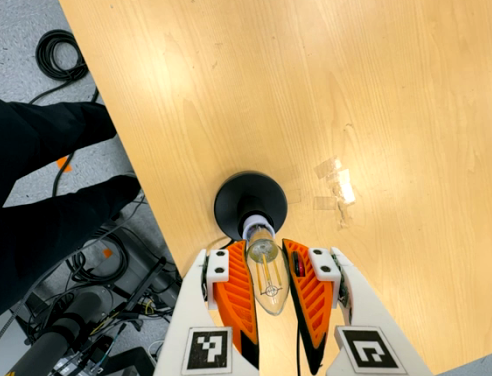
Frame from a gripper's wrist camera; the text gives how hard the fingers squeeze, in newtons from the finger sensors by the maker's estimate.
{"total": 22.2, "left": 23.8, "right": 20.6}